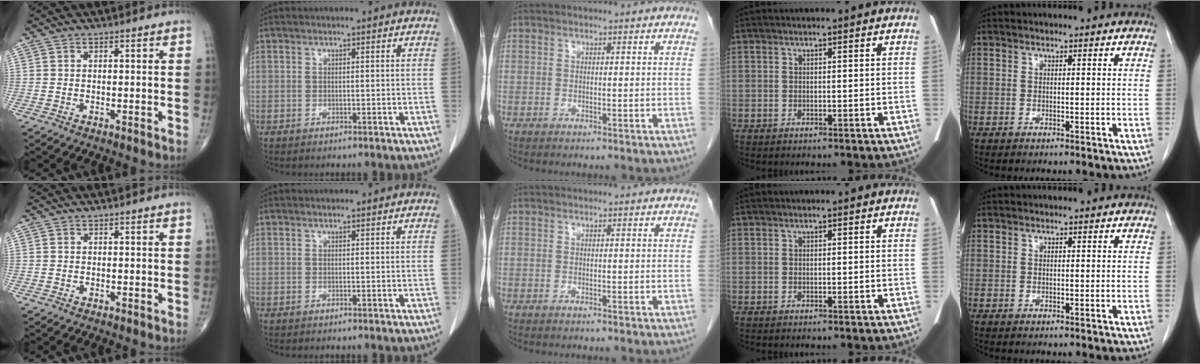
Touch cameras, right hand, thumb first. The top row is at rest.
{}